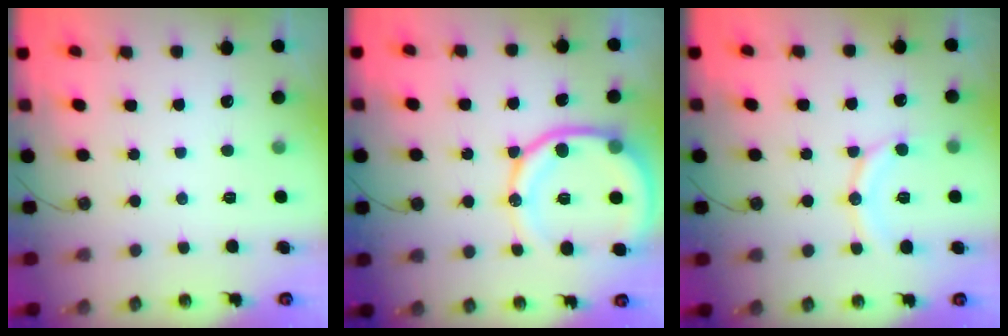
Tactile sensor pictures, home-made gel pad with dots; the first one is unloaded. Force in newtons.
{"total": 16.6, "press": 16.5, "slide": 1.8}
{"total": 11.5, "press": 11.5, "slide": 1.0}